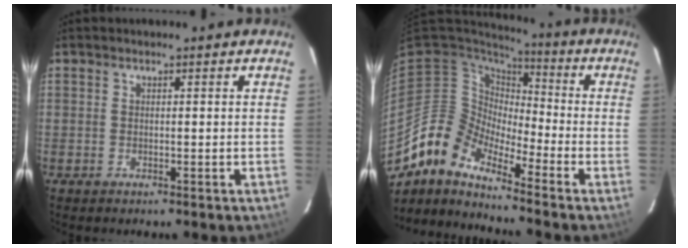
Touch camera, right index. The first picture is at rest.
{"total": 10.2, "force": [-9.0, 3.7, 3.3], "torque": [-0.057, 0.008, -0.192]}